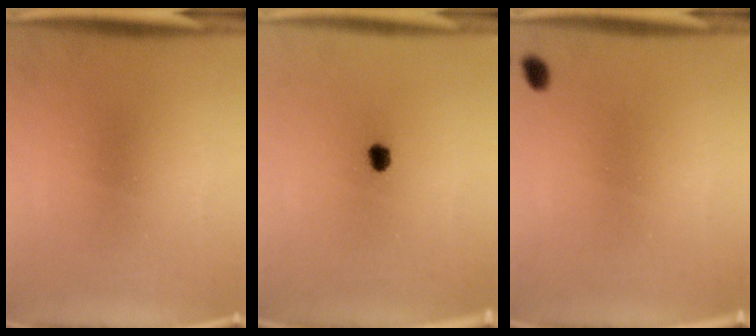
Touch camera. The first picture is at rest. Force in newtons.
{"total": 2.1}
{"total": 1.2}